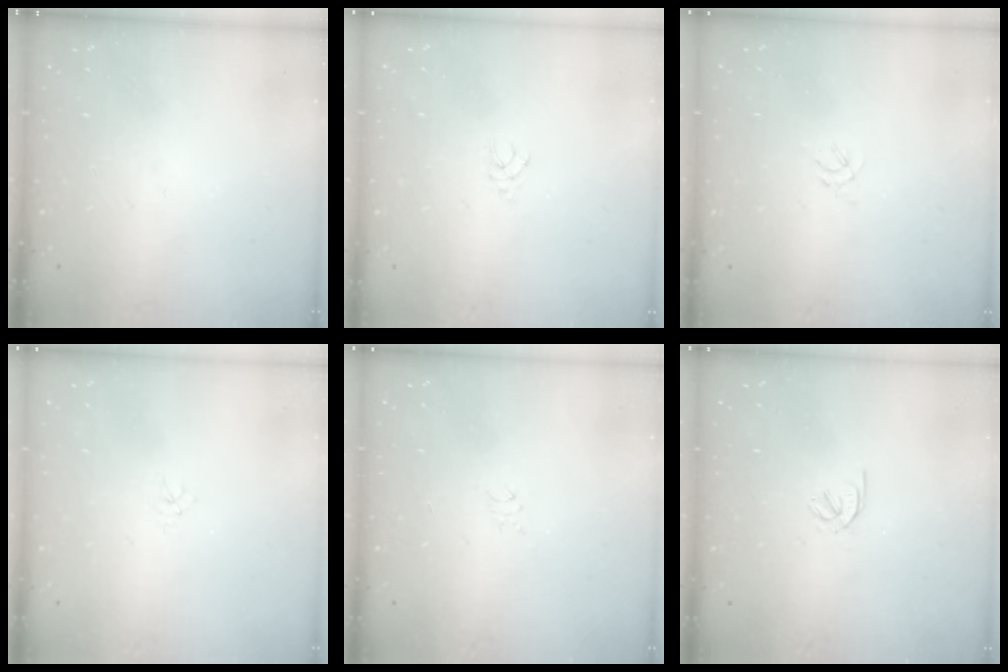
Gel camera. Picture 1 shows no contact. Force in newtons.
{"total": 2.1, "press": 2.1, "slide": 0.3}
{"total": 1.2, "press": 1.1, "slide": 0.5}
{"total": 1.5, "press": 1.5, "slide": 0.1}
{"total": 3.8, "press": 3.7, "slide": 0.6}
{"total": 1.7, "press": 1.6, "slide": 0.6}